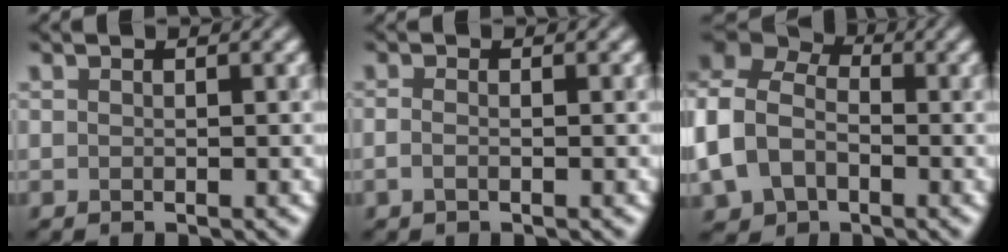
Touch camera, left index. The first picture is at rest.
{"total": 1.1, "force": [-0.4, 0.5, 0.9], "torque": [-0.017, 0.000, -0.009]}
{"total": 9.6, "force": [-1.8, 7.2, 6.1], "torque": [-0.149, 0.002, -0.040]}